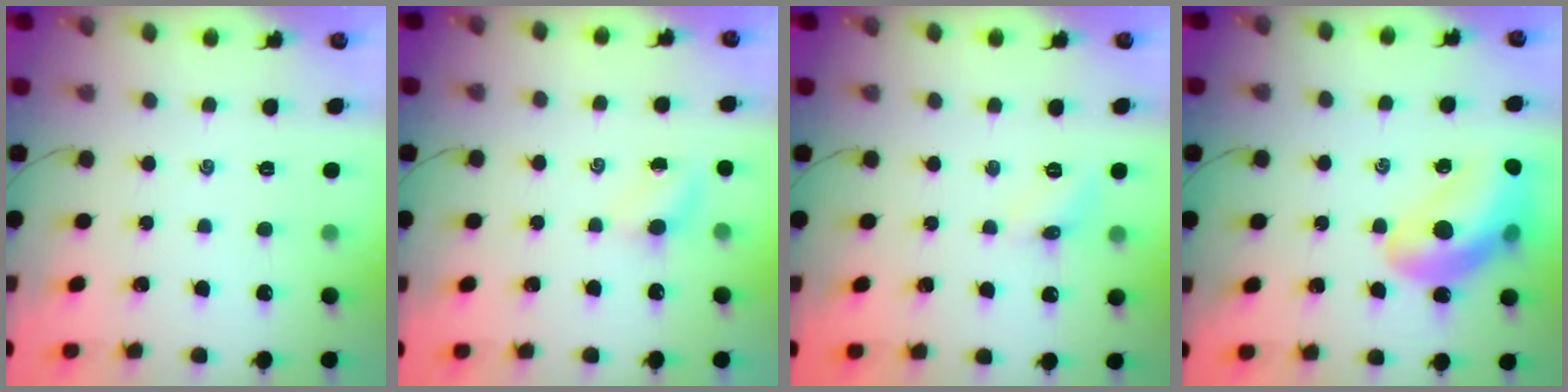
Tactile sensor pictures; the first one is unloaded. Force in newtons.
{"total": 3.5, "press": 3.3, "slide": 1.1}
{"total": 5.9, "press": 5.6, "slide": 1.8}
{"total": 18.1, "press": 17.6, "slide": 4.2}